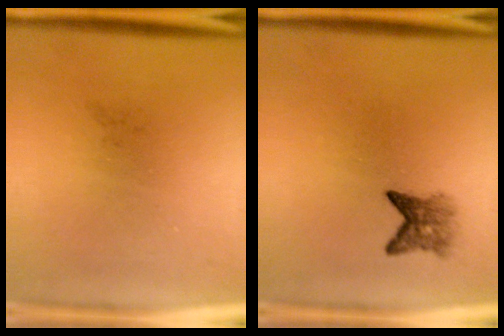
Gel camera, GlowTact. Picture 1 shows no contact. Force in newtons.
{"total": 3.0}